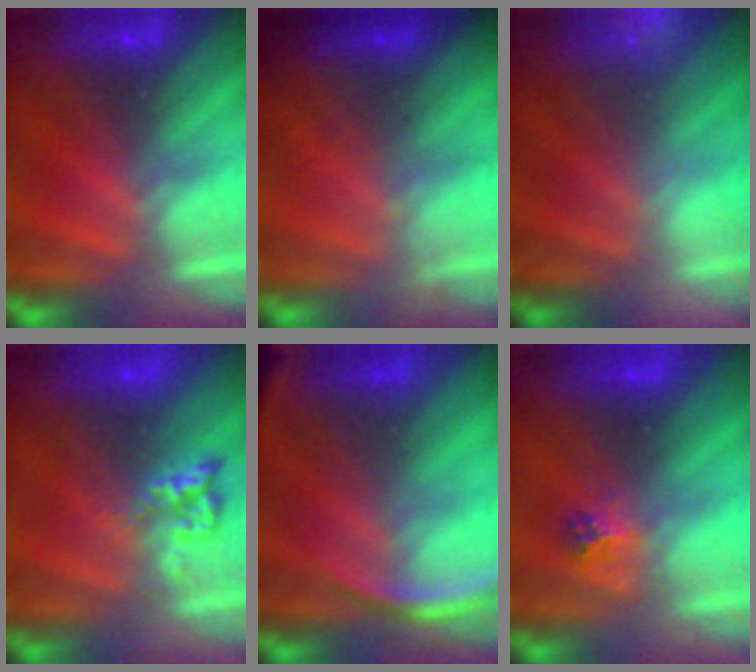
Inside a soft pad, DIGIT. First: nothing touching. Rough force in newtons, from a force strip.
{"total": 1.9}
{"total": 2.1}
{"total": 2.4}
{"total": 2.8}
{"total": 2.1}